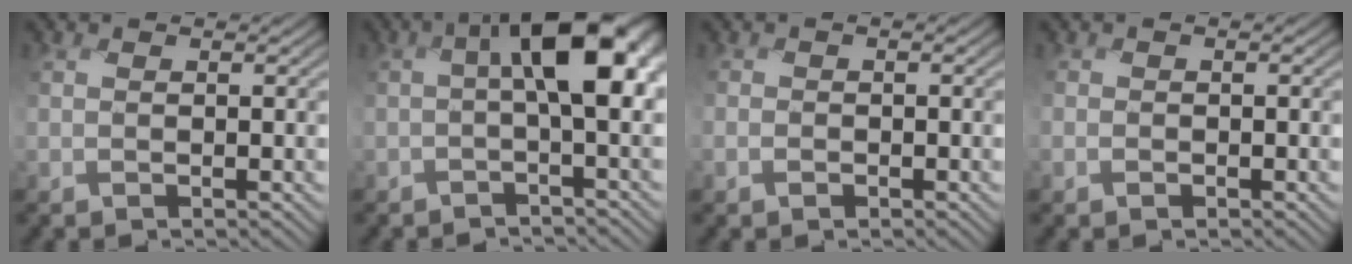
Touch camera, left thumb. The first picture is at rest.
{"total": 7.6, "force": [0.4, 2.8, 7.1], "torque": [-0.111, 0.008, -0.004]}
{"total": 1.2, "force": [-1.0, 0.7, -0.1], "torque": [0.007, -0.005, -0.021]}
{"total": 0.9, "force": [-0.8, 0.5, -0.1], "torque": [0.008, -0.003, -0.015]}